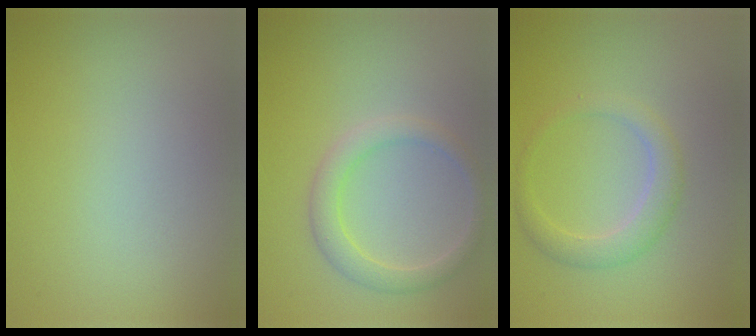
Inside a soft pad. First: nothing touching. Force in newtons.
{"total": 2.7, "press": 2.7, "slide": 0.2}
{"total": 2.4, "press": 2.4, "slide": 0.1}